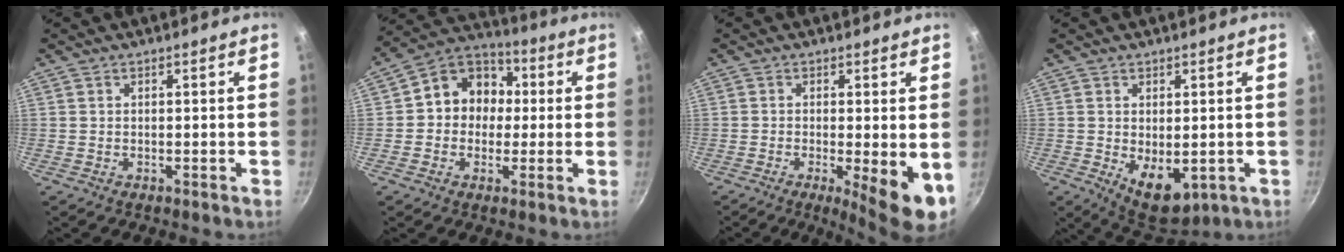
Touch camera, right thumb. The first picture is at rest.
{"total": 11.6, "force": [0.5, 10.1, 5.7], "torque": [-0.043, 0.029, -0.014]}
{"total": 8.6, "force": [-1.7, 1.9, 8.2], "torque": [-0.106, -0.010, -0.017]}
{"total": 8.3, "force": [-1.1, 4.8, 6.7], "torque": [-0.081, -0.015, 0.001]}